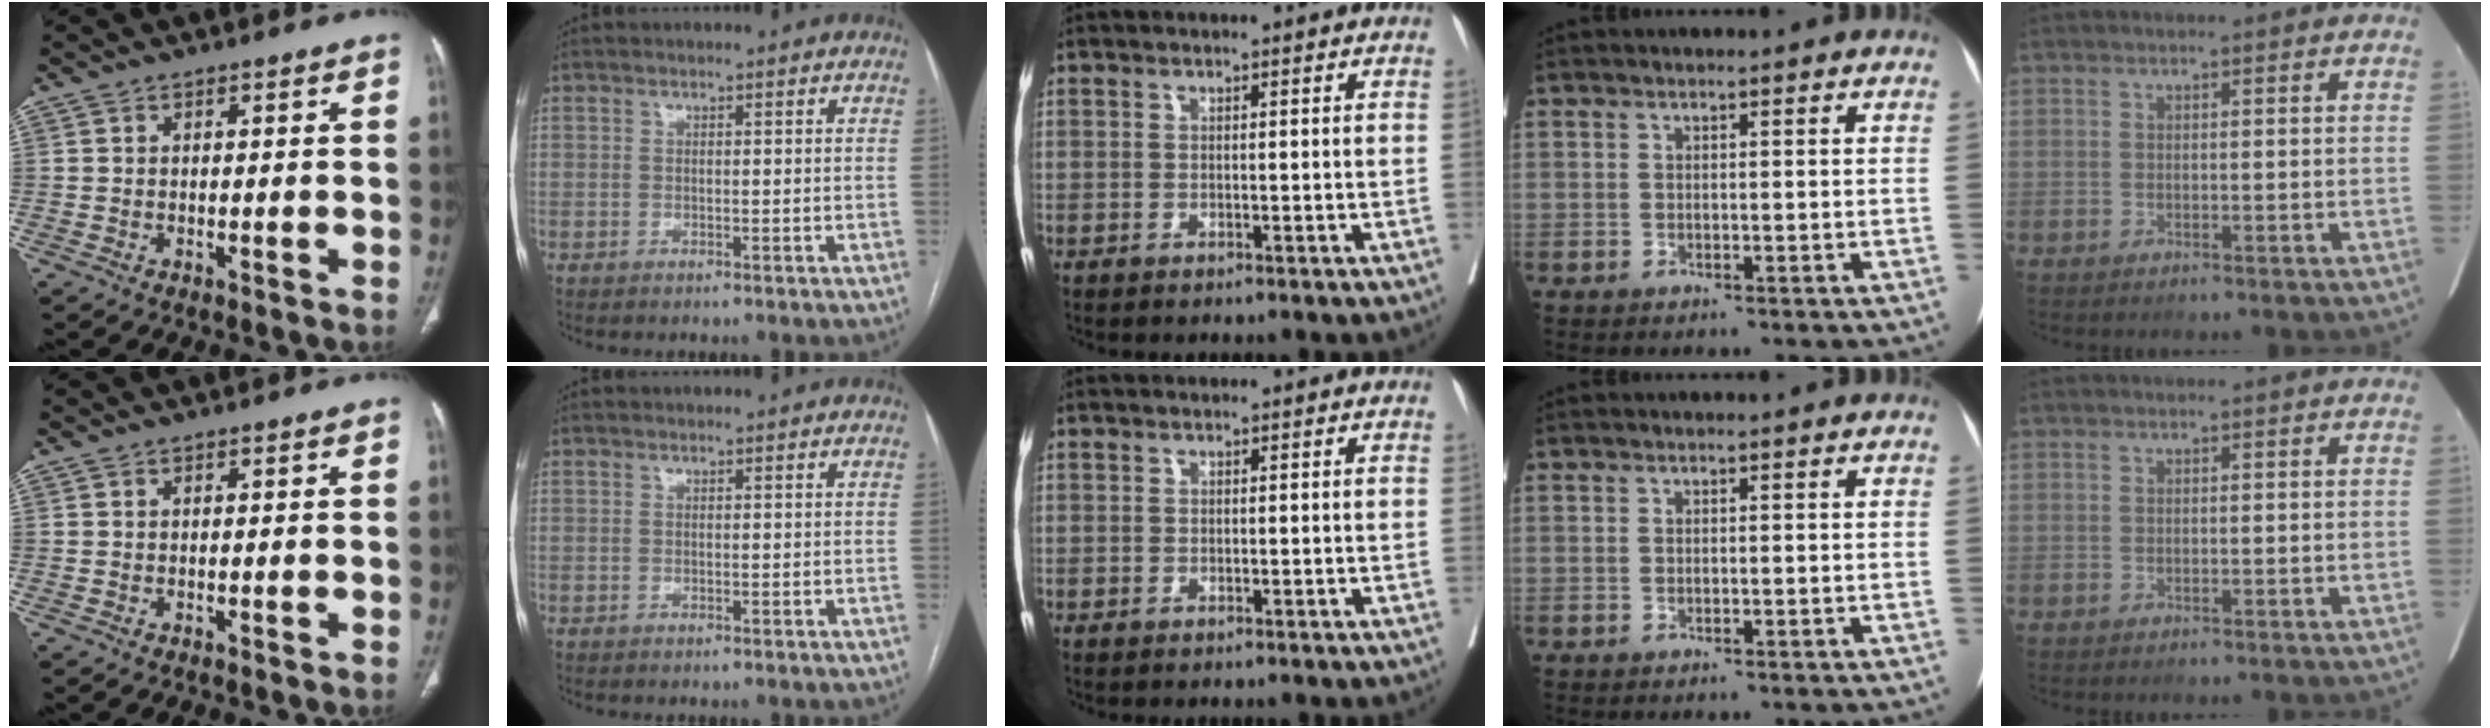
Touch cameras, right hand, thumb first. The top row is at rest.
{}